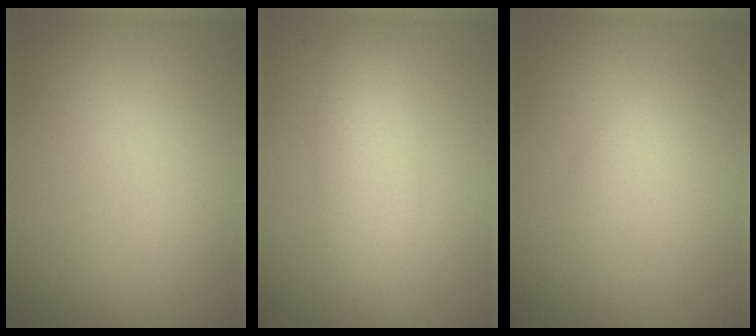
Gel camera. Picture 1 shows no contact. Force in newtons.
{"total": 3.0, "press": 3.0, "slide": 0.1}
{"total": 1.4, "press": 1.4, "slide": 0.1}